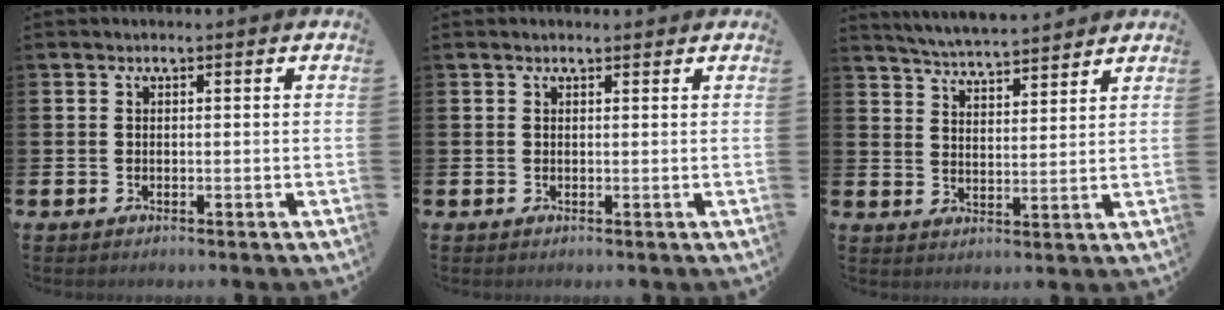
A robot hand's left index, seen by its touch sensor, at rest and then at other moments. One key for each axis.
{"total": 0.7, "fx": 0.6, "fy": 0.1, "fz": 0.3, "tx": 0.005, "ty": -0.003, "tz": 0.009}
{"total": 5.2, "fx": 5.1, "fy": 0.1, "fz": 0.3, "tx": -0.025, "ty": -0.031, "tz": 0.092}